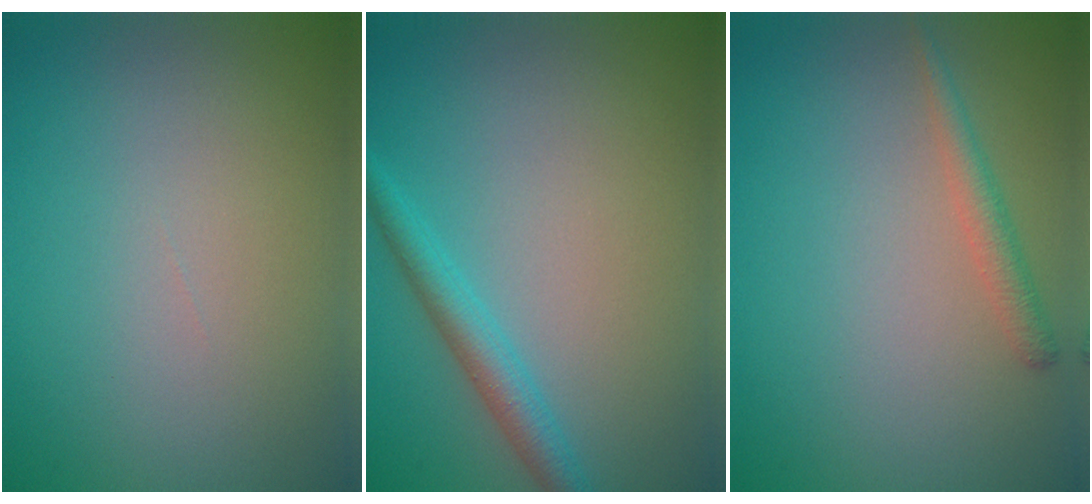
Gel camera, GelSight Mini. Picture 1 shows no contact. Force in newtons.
{"total": 2.7, "press": 2.7, "slide": 0.3}
{"total": 1.7, "press": 1.7, "slide": 0.1}